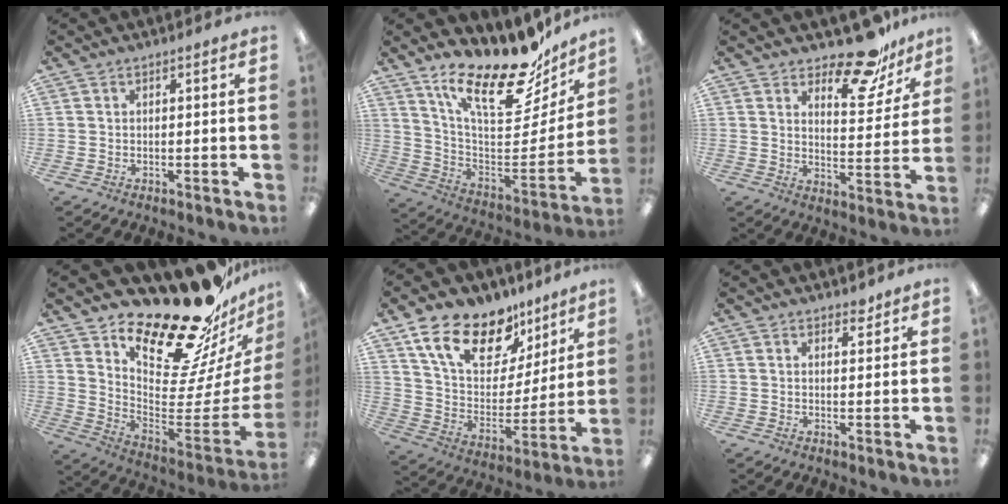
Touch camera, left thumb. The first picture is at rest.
{"total": 24.4, "force": [17.9, 8.3, 14.4], "torque": [-0.200, -0.134, 0.299]}
{"total": 15.5, "force": [12.1, 6.2, 7.5], "torque": [-0.098, -0.082, 0.209]}
{"total": 25.0, "force": [20.7, 8.1, 11.5], "torque": [-0.137, -0.184, 0.366]}
{"total": 18.6, "force": [12.7, 10.1, 9.1], "torque": [-0.178, -0.068, 0.230]}
{"total": 2.4, "force": [2.1, 1.1, 0.6], "torque": [0.011, -0.012, 0.034]}